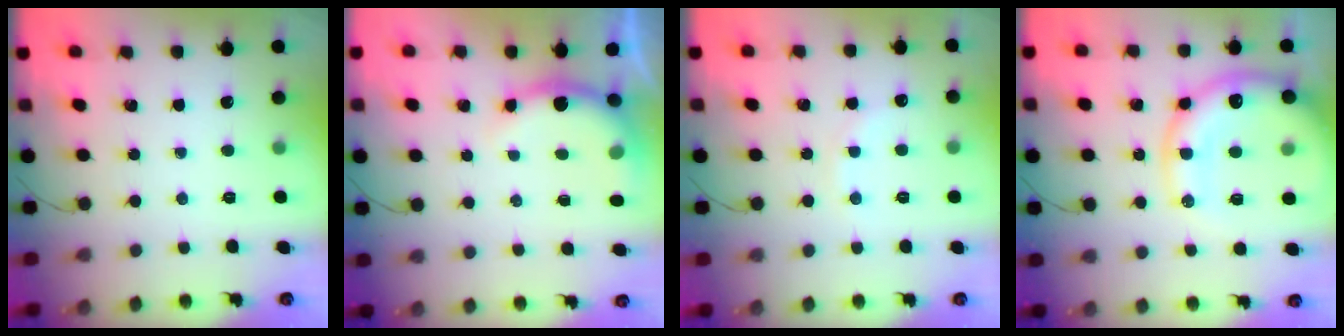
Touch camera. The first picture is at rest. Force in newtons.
{"total": 6.5, "press": 6.4, "slide": 0.6}
{"total": 3.9, "press": 3.8, "slide": 1.0}
{"total": 19.5, "press": 19.1, "slide": 4.0}